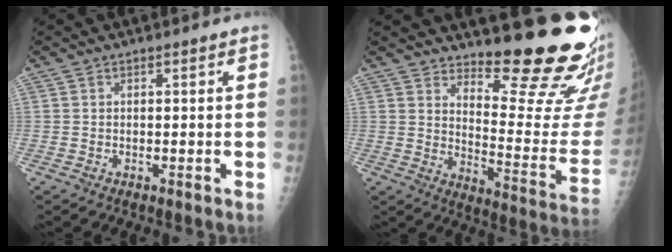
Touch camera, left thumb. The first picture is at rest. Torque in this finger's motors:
{"motor_torque": [0.41, 0.32, 0.63, -0.53, 0.05]}